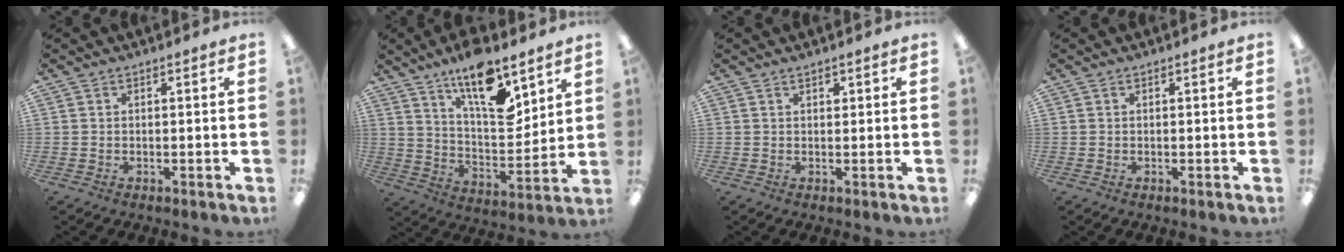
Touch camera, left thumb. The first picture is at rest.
{"total": 16.4, "force": [11.1, 6.1, 10.4], "torque": [-0.169, -0.063, 0.188]}
{"total": 1.0, "force": [0.7, 0.6, 0.4], "torque": [-0.009, 0.003, 0.012]}
{"total": 0.0}